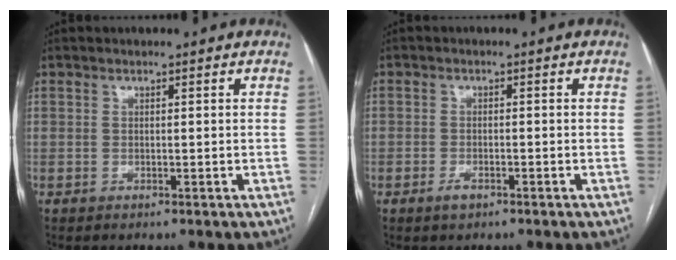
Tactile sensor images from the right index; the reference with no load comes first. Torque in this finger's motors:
{"motor_torque": [-0.12, -0.04, -0.40, -0.16]}